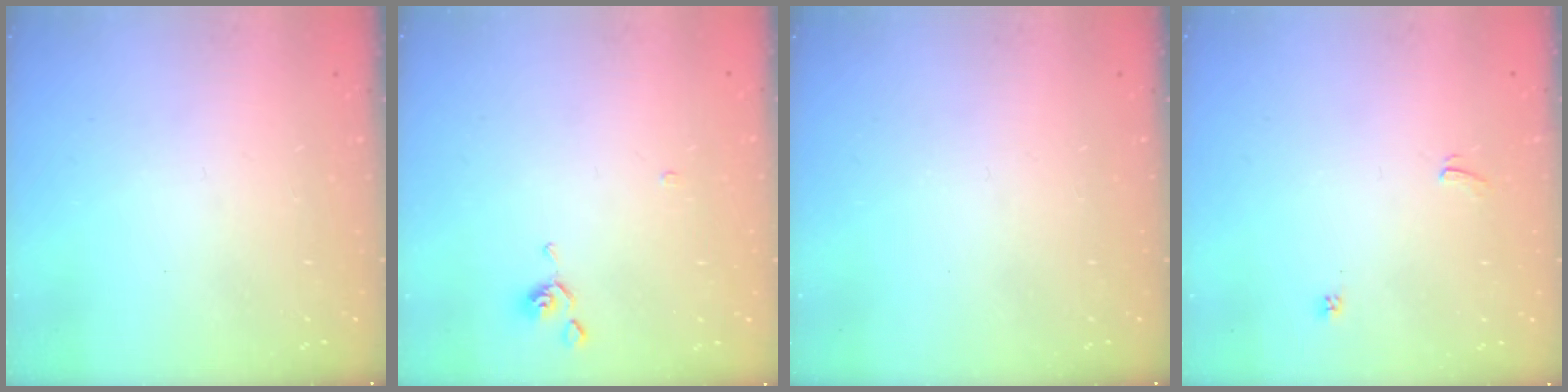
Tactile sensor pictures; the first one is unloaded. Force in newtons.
{"total": 0.9, "press": 0.9, "slide": 0.3}
{"total": 0.0}
{"total": 1.1, "press": 1.0, "slide": 0.4}